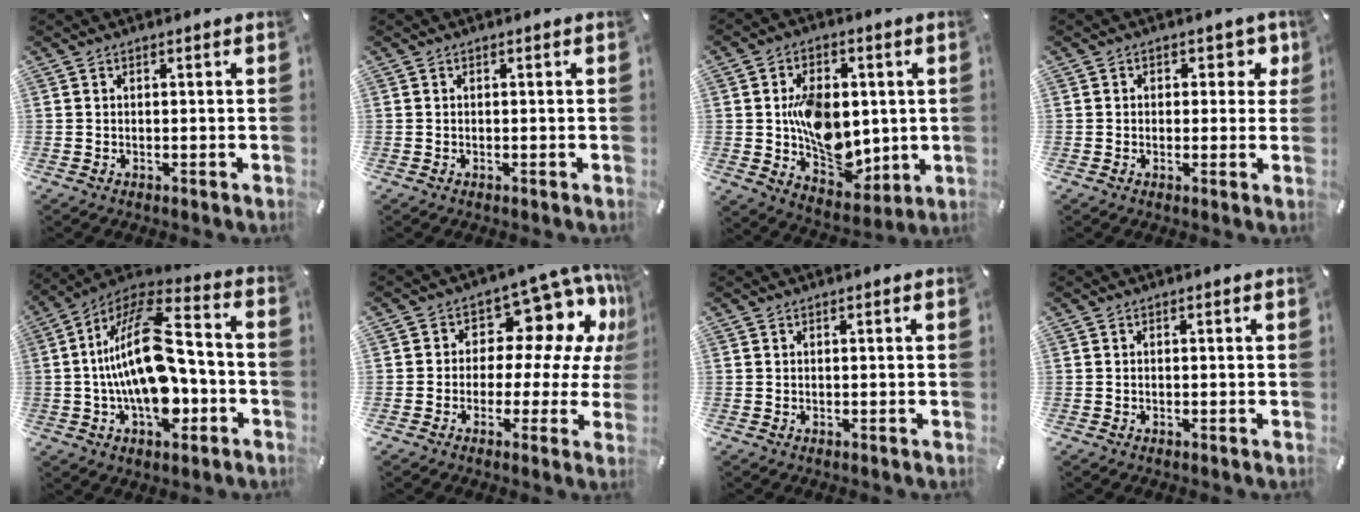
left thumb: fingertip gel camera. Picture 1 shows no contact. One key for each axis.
{"total": 0.0}
{"total": 14.3, "fx": -0.2, "fy": 11.1, "fz": 9.0, "tx": -0.130, "ty": 0.012, "tz": 0.009}
{"total": 4.8, "fx": 1.1, "fy": 3.5, "fz": 3.0, "tx": -0.022, "ty": -0.001, "tz": 0.011}
{"total": 22.7, "fx": -2.0, "fy": 12.8, "fz": 18.7, "tx": -0.349, "ty": 0.004, "tz": -0.032}
{"total": 11.7, "fx": 5.3, "fy": 7.6, "fz": 7.2, "tx": -0.093, "ty": -0.048, "tz": 0.090}
{"total": 0.0}
{"total": 0.0}